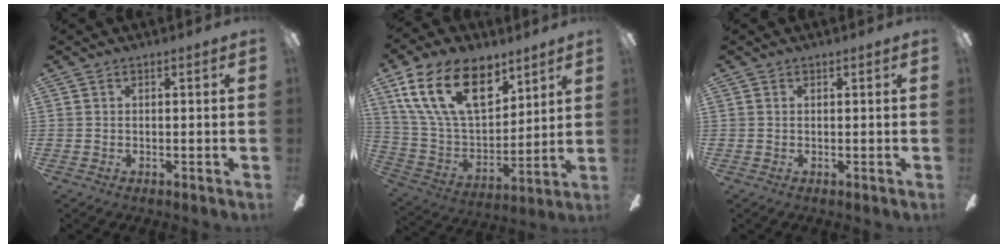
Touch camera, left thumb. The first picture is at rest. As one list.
[{"total": 22.0, "force": [11.7, 12.0, 14.3], "torque": [-0.275, -0.048, 0.209]}, {"total": 0.0}]